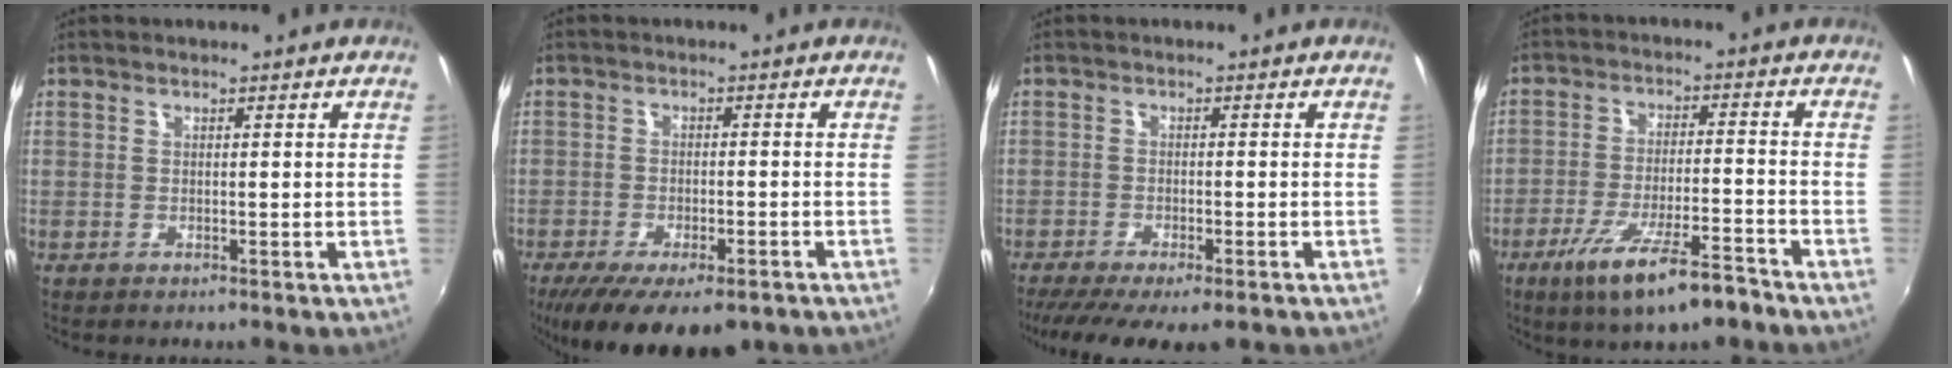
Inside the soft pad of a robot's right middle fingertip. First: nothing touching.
{"total": 14.2, "force": [-9.6, 5.3, 9.0], "torque": [-0.183, -0.048, -0.144]}
{"total": 10.6, "force": [-7.9, 2.5, 6.6], "torque": [-0.139, -0.045, -0.125]}
{"total": 12.0, "force": [-8.0, 2.1, 8.6], "torque": [-0.174, -0.026, -0.134]}